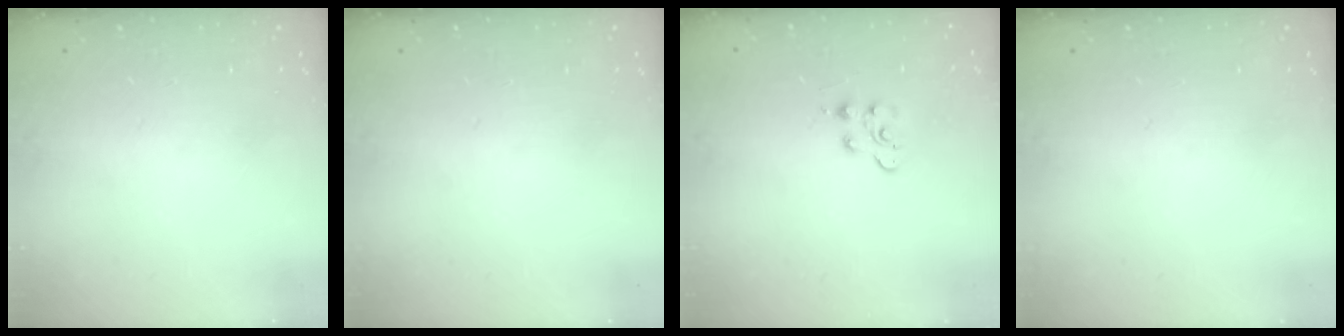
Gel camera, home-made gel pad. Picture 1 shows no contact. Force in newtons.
{"total": 0.0}
{"total": 4.0, "press": 4.0, "slide": 0.4}
{"total": 0.0}